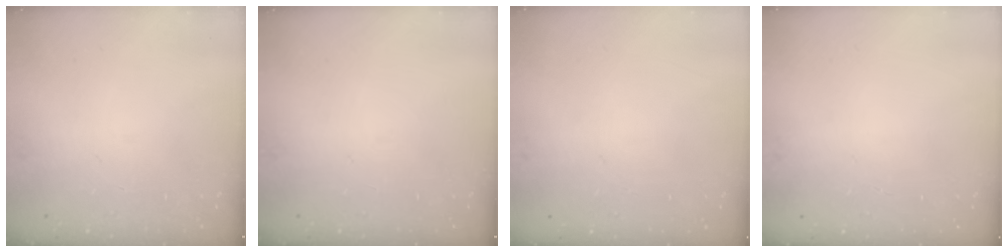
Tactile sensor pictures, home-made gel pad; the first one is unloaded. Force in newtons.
{"total": 0.0}
{"total": 0.0}
{"total": 0.0}